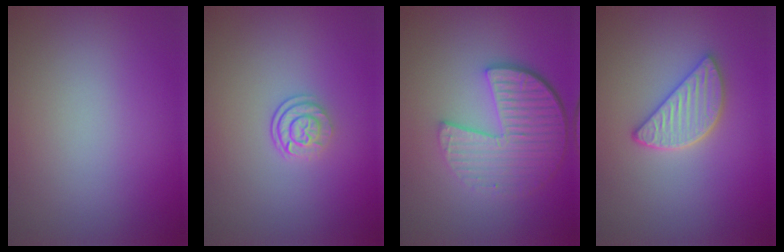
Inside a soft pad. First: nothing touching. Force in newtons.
{"total": 2.4, "press": 1.8, "slide": 1.6}
{"total": 6.3, "press": 4.5, "slide": 4.5}
{"total": 3.9, "press": 3.3, "slide": 2.1}